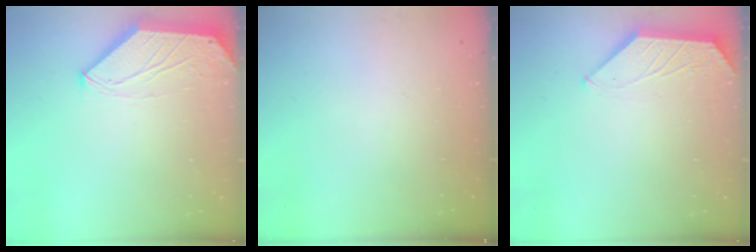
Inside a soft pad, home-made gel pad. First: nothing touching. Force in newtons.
{"total": 0.0}
{"total": 1.5, "press": 1.4, "slide": 0.3}